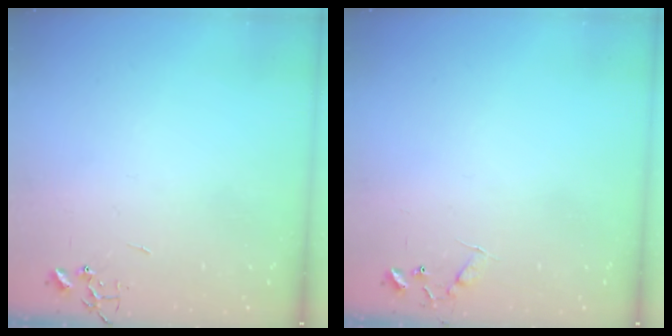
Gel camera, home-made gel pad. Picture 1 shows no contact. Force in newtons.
{"total": 6.5, "press": 6.5, "slide": 0.6}